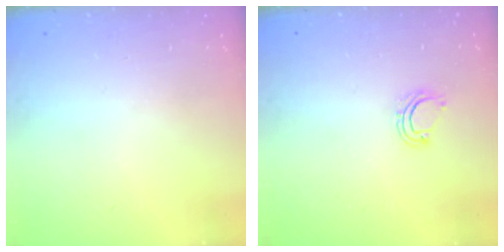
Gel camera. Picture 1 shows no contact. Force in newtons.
{"total": 5.4, "press": 5.4, "slide": 0.5}